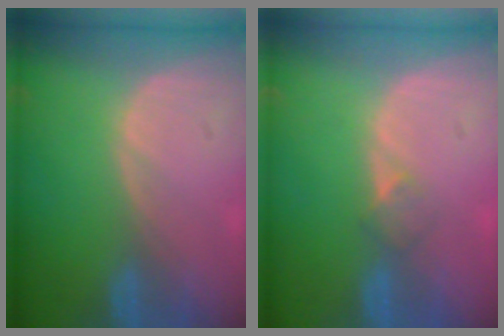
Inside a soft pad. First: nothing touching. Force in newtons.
{"total": 2.0, "press": 1.6, "slide": 1.1}